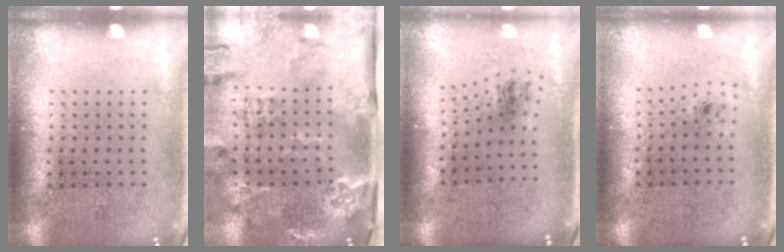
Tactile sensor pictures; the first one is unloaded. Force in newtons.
{"total": 3.4, "press": 2.5, "slide": 2.4}
{"total": 1.1, "press": 0.5, "slide": 1.0}
{"total": 0.5, "press": 0.2, "slide": 0.5}